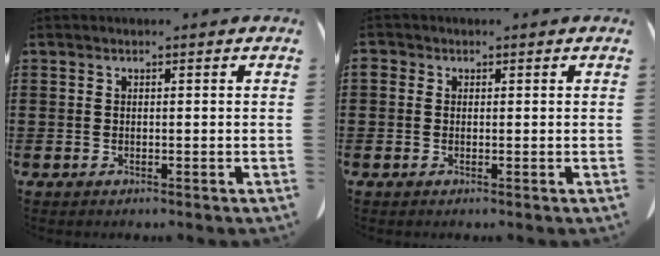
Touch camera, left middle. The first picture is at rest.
{"total": 0.8, "force": [-0.1, 0.8, 0.2], "torque": [-0.006, 0.006, -0.002]}